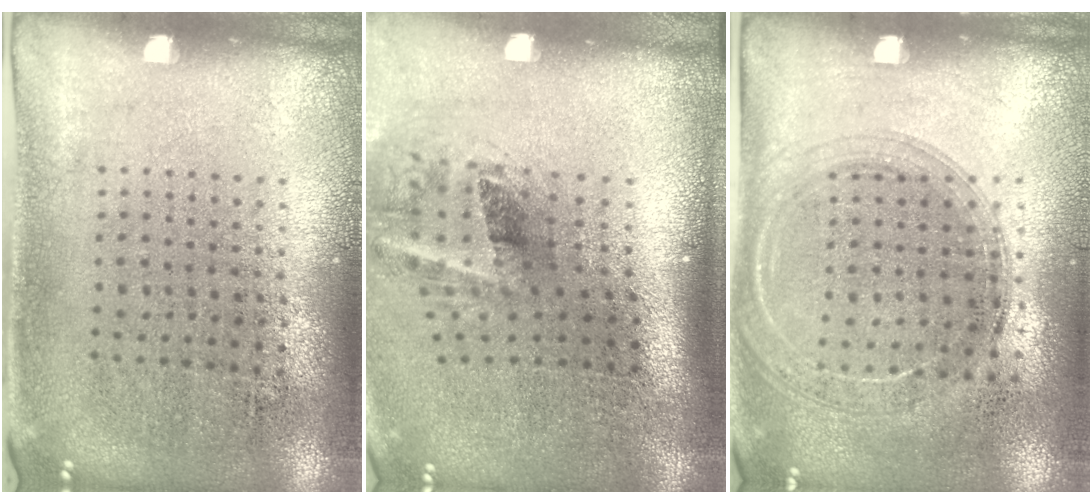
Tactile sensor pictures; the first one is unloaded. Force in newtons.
{"total": 2.0, "press": 1.2, "slide": 1.6}
{"total": 1.6, "press": 1.5, "slide": 0.2}